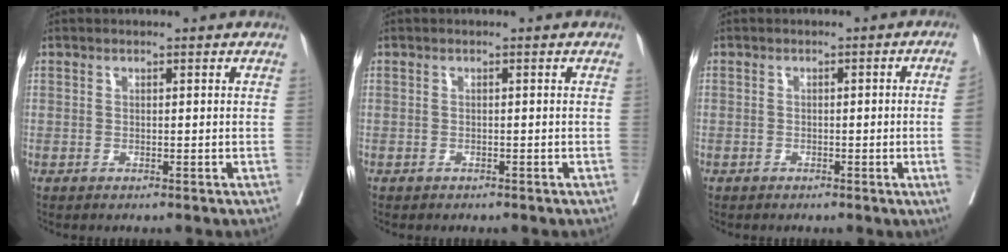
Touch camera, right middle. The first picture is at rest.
{"total": 1.1, "force": [-0.9, 0.5, 0.3], "torque": [-0.014, -0.001, -0.013]}
{"total": 4.4, "force": [-0.9, -1.4, 4.1], "torque": [-0.052, -0.005, -0.011]}